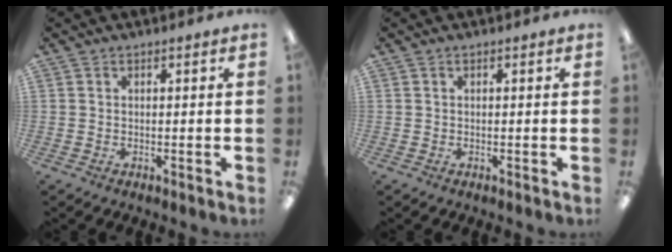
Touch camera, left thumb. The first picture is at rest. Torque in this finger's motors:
{"motor_torque": [-0.01, 0.00, 0.00, 0.01, 0.00]}